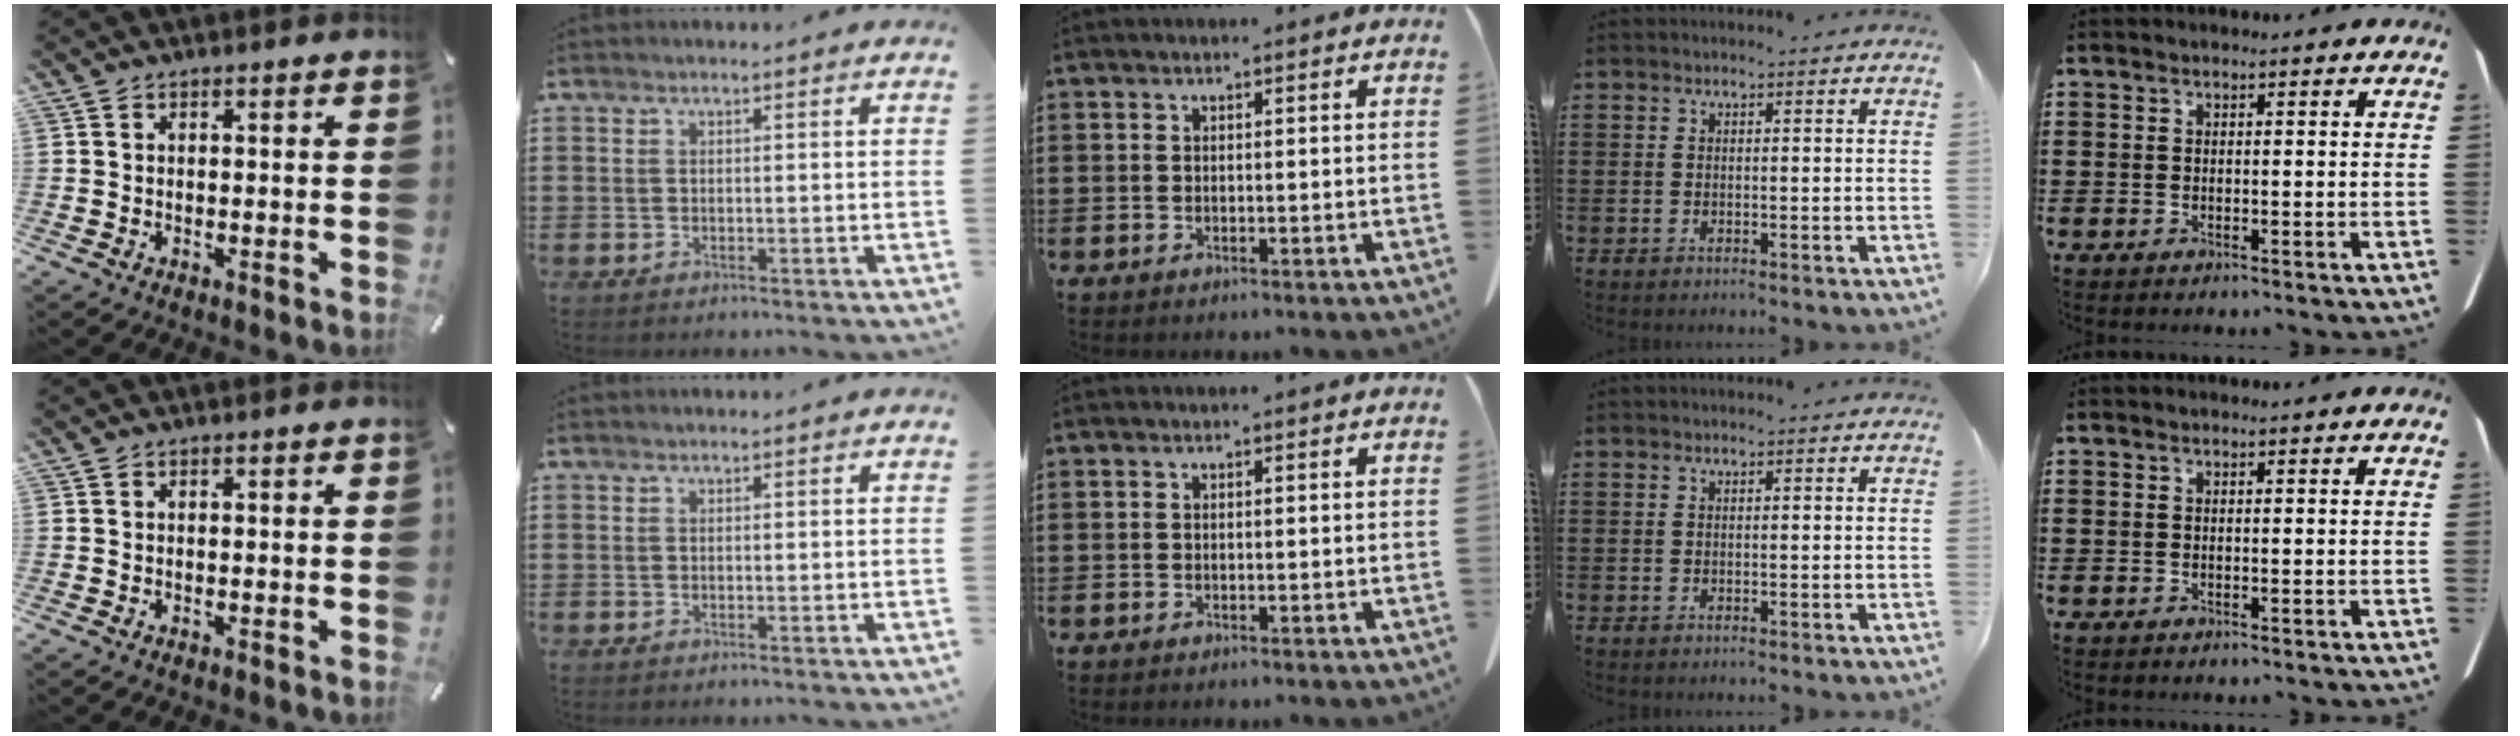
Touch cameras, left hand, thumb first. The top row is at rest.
{}